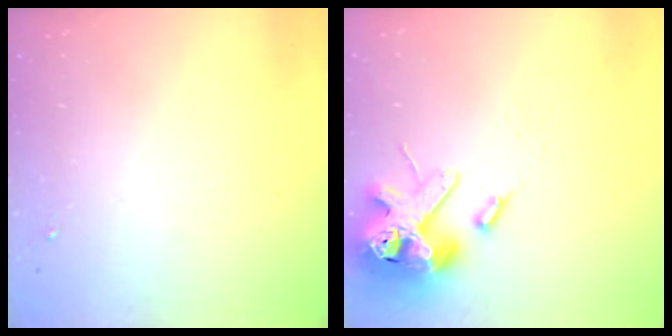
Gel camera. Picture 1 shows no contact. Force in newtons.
{"total": 14.2, "press": 14.0, "slide": 2.3}